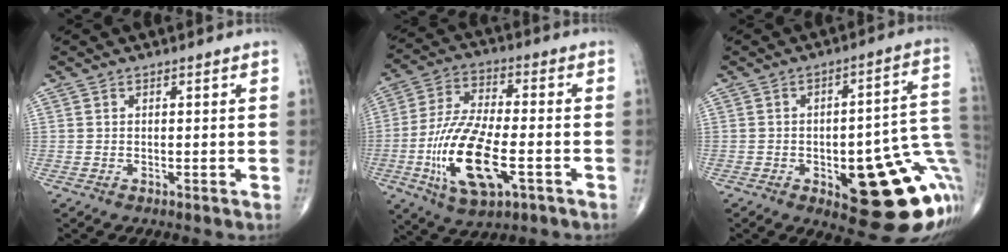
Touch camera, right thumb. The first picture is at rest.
{"total": 16.8, "force": [-5.0, 6.8, 14.5], "torque": [-0.296, 0.014, -0.085]}
{"total": 23.5, "force": [-5.6, 8.5, 21.2], "torque": [-0.203, 0.031, -0.050]}